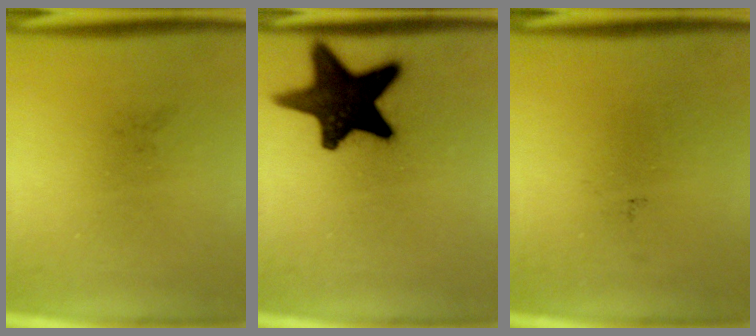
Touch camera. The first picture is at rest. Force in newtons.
{"total": 16.7}
{"total": 0.0}